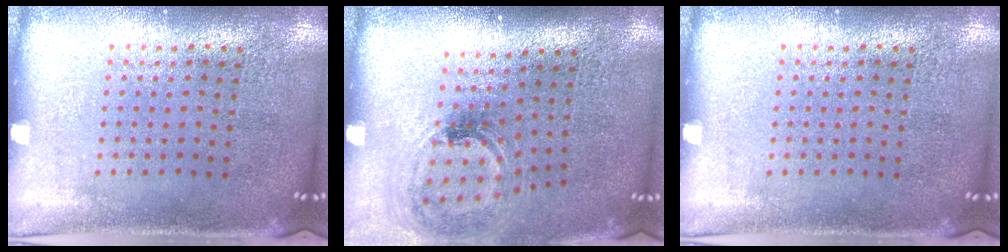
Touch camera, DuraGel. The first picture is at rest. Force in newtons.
{"total": 1.2, "press": 1.0, "slide": 0.6}
{"total": 0.0}